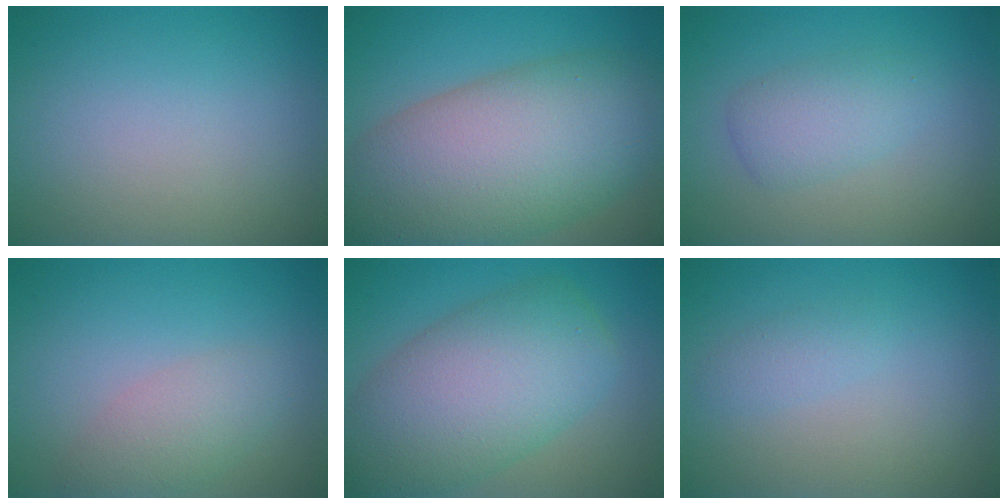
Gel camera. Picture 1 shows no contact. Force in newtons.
{"total": 13.6, "press": 13.6, "slide": 0.5}
{"total": 2.9, "press": 2.9, "slide": 0.0}
{"total": 2.9, "press": 2.9, "slide": 0.2}
{"total": 10.0, "press": 10.0, "slide": 0.5}
{"total": 1.2, "press": 1.2, "slide": 0.0}